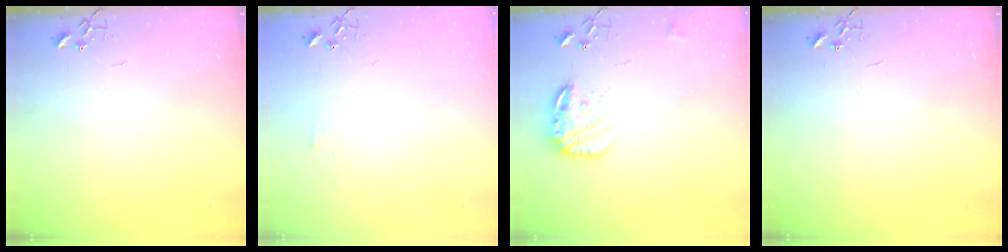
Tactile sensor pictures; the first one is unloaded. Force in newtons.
{"total": 4.5, "press": 4.4, "slide": 0.7}
{"total": 14.8, "press": 14.8, "slide": 0.8}
{"total": 0.0}